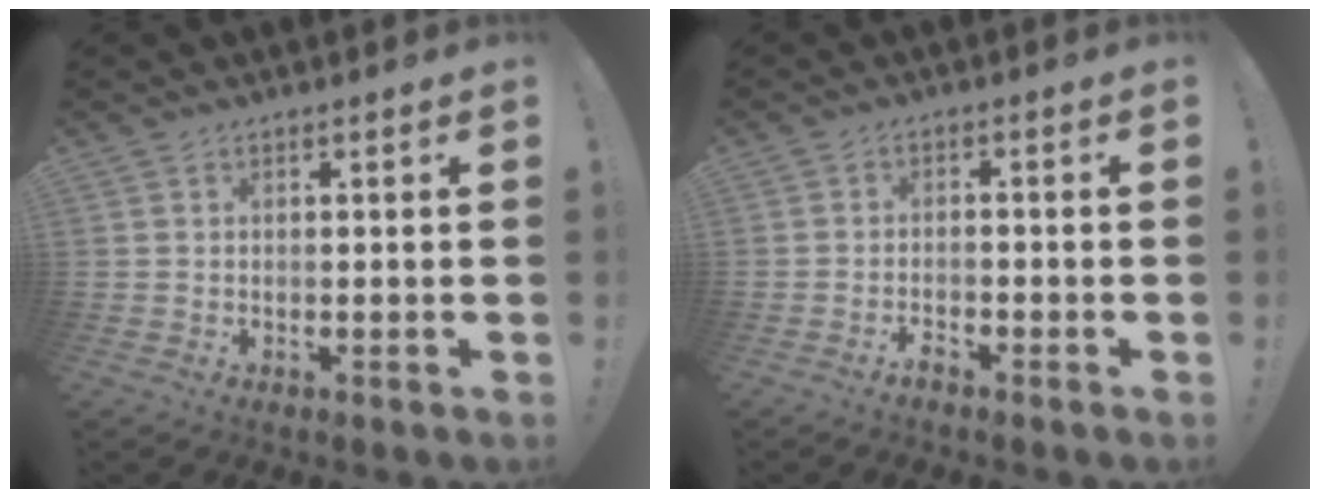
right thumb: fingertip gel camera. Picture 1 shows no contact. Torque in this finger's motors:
{"motor_torque": [0.31, -0.21, -0.03, -0.23, -0.07]}